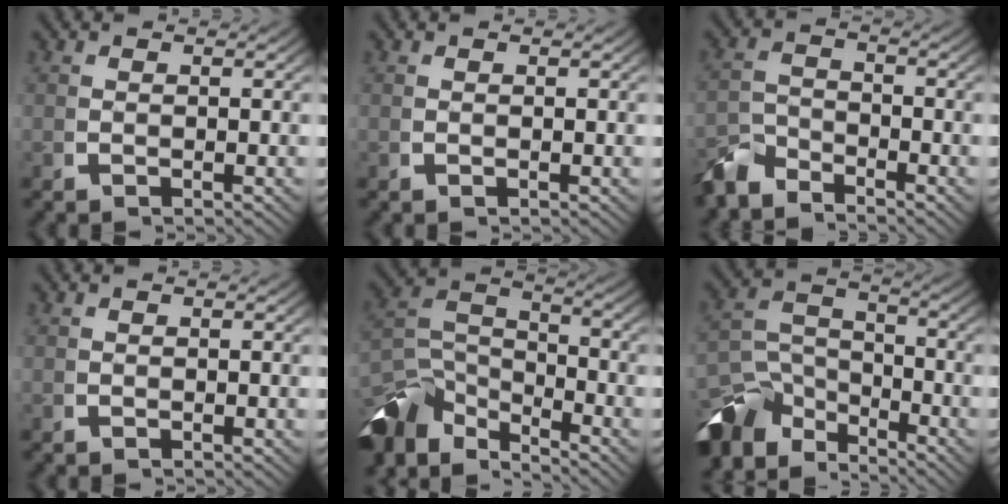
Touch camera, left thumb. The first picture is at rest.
{"total": 0.0}
{"total": 3.7, "force": [-3.3, 1.6, 0.9], "torque": [-0.010, -0.012, -0.063]}
{"total": 0.0}
{"total": 9.9, "force": [-3.9, 6.4, 6.5], "torque": [-0.138, -0.041, -0.055]}
{"total": 10.0, "force": [-4.8, 6.5, 5.8], "torque": [-0.106, -0.041, -0.070]}